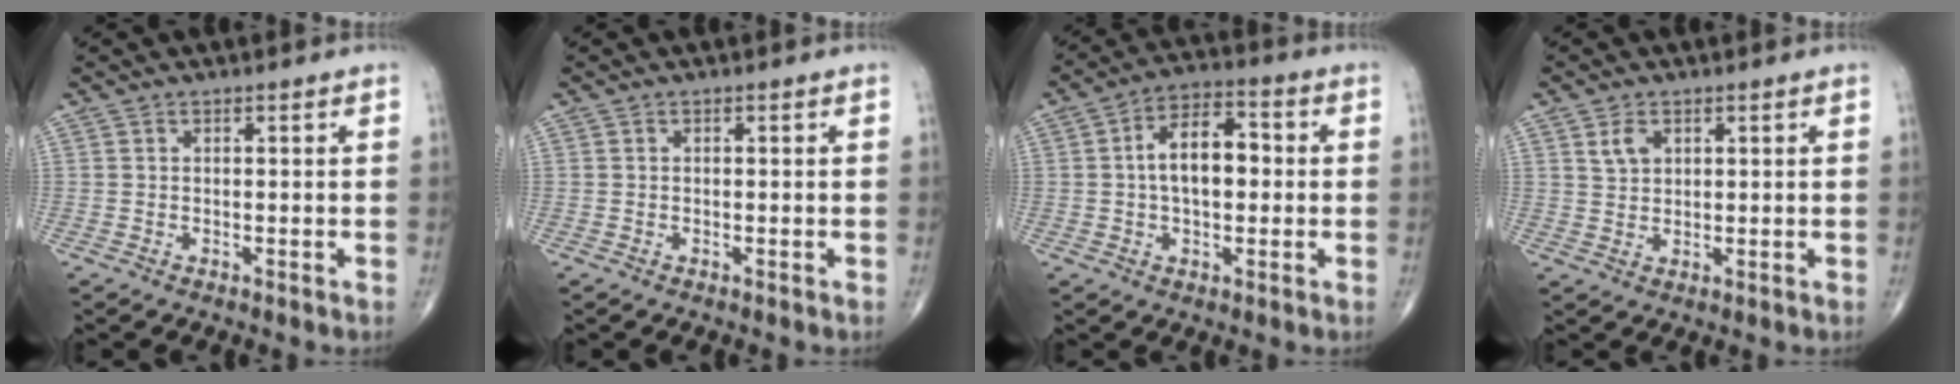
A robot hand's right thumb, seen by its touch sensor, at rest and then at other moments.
{"total": 0.0}
{"total": 10.3, "force": [0.4, 5.8, 8.5], "torque": [-0.129, 0.026, 0.000]}
{"total": 3.3, "force": [1.5, 2.2, 1.9], "torque": [-0.027, -0.006, 0.032]}